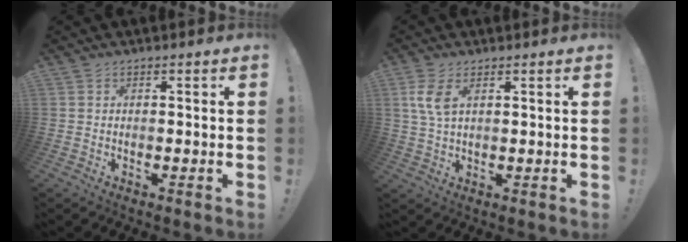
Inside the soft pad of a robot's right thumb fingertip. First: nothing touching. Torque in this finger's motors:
{"motor_torque": [0.22, 0.22, 0.62, -0.65, 0.12]}